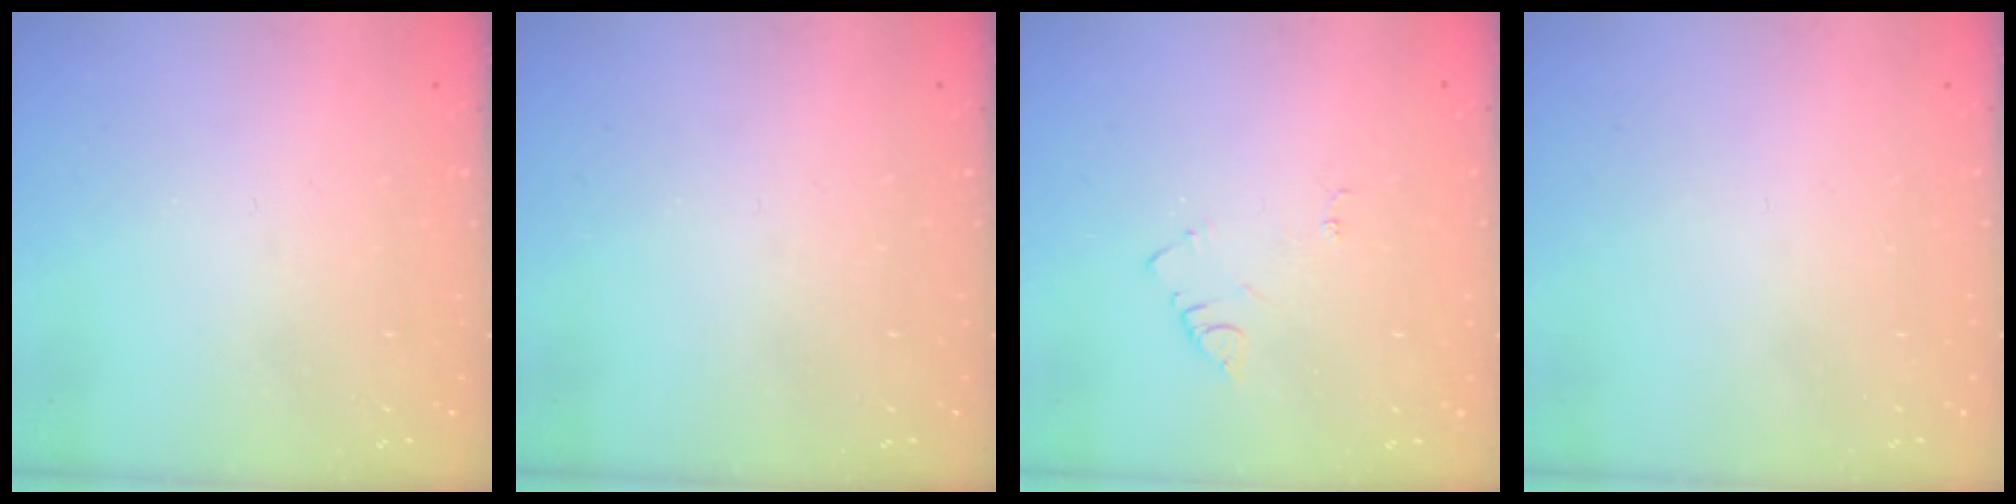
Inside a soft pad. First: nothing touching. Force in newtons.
{"total": 0.0}
{"total": 4.2, "press": 4.2, "slide": 0.4}
{"total": 1.5, "press": 1.5, "slide": 0.1}